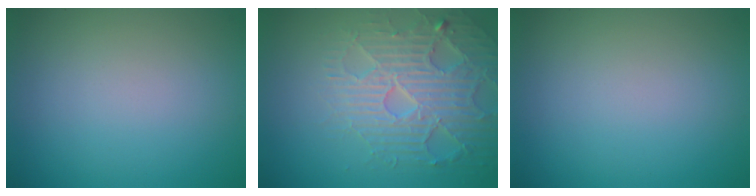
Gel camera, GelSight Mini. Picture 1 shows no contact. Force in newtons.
{"total": 4.7, "press": 4.6, "slide": 0.9}
{"total": 0.0}